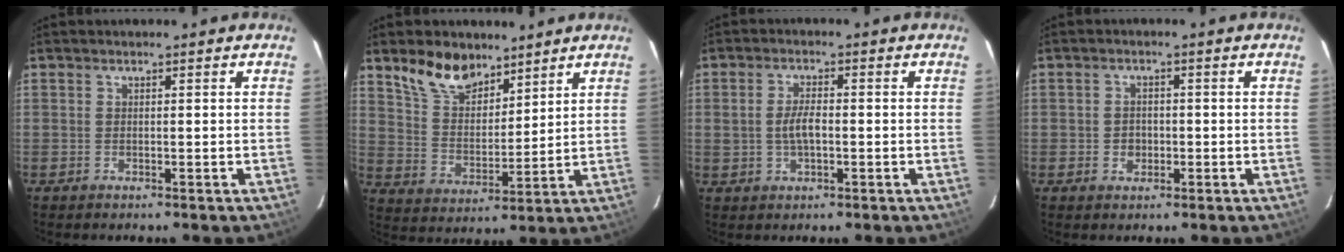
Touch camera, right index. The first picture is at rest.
{"total": 10.7, "force": [8.0, 5.3, 4.8], "torque": [-0.091, 0.015, 0.156]}
{"total": 3.9, "force": [-0.5, 1.9, 3.4], "torque": [-0.067, 0.003, -0.004]}
{"total": 2.7, "force": [-0.7, 2.4, 1.0], "torque": [-0.018, 0.004, -0.007]}